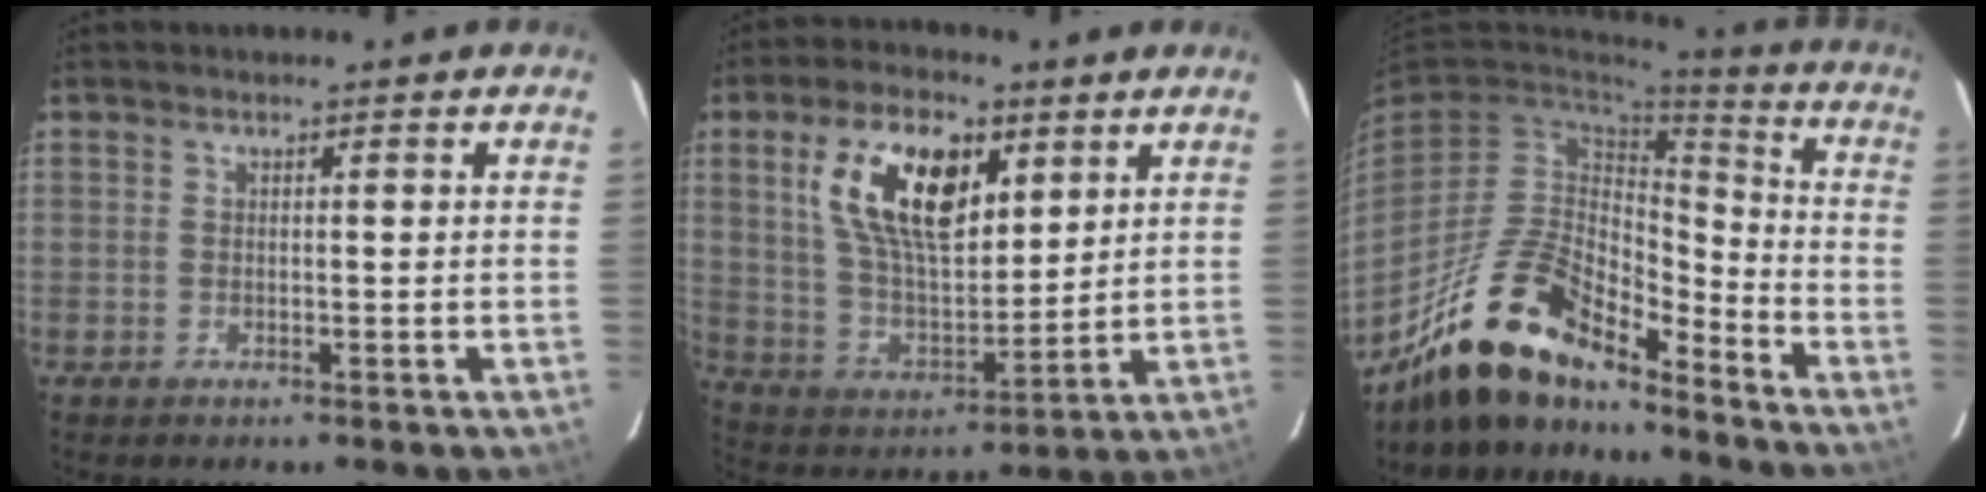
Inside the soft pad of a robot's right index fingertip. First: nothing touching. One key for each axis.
{"total": 17.2, "fx": 7.2, "fy": 8.5, "fz": 13.1, "tx": -0.242, "ty": 0.014, "tz": 0.143}
{"total": 17.8, "fx": -14.2, "fy": 6.1, "fz": 8.8, "tx": -0.184, "ty": 0.003, "tz": -0.260}